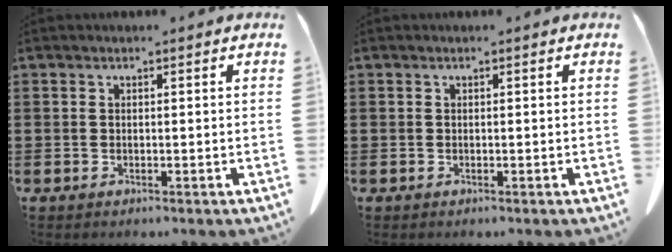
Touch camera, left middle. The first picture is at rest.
{"total": 0.0}